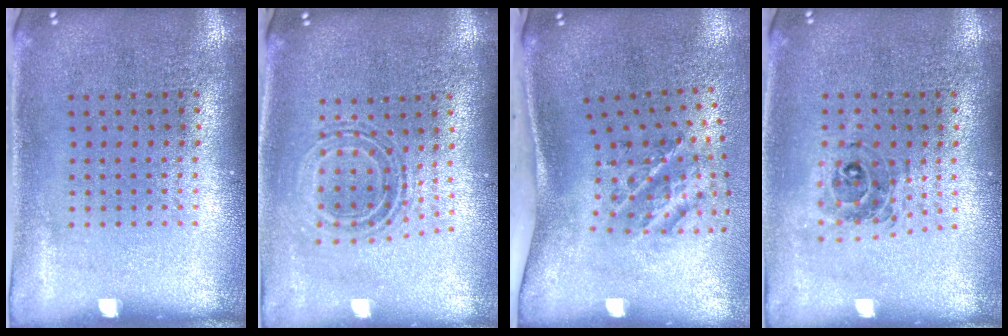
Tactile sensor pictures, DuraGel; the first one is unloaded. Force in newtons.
{"total": 0.8, "press": 0.8, "slide": 0.2}
{"total": 2.1, "press": 1.3, "slide": 1.7}
{"total": 0.8, "press": 0.8, "slide": 0.1}